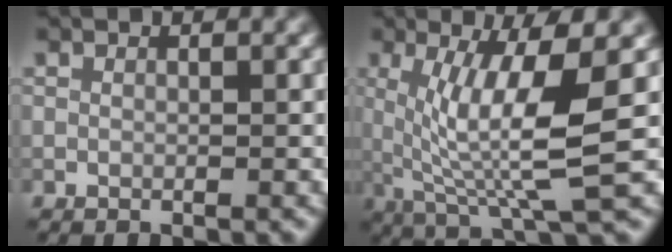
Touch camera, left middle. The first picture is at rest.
{"total": 8.9, "force": [0.8, 1.8, 8.7], "torque": [-0.150, -0.007, 0.020]}